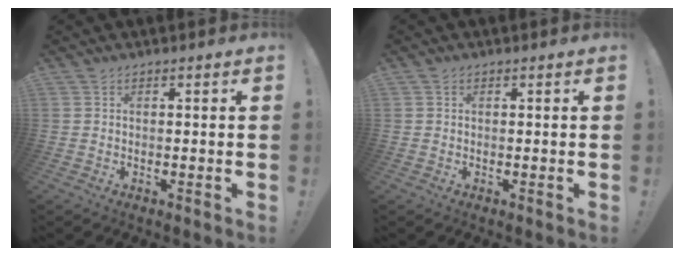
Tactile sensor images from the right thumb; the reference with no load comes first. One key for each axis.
{"total": 0.6, "fx": 0.3, "fy": 0.5, "fz": -0.1, "tx": 0.011, "ty": -0.001, "tz": 0.003}